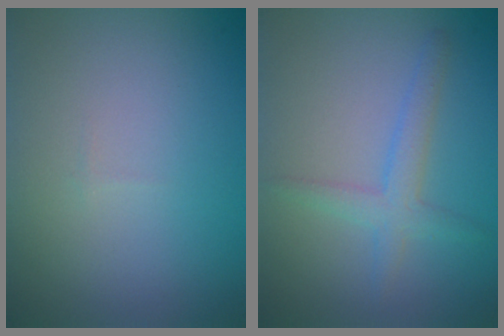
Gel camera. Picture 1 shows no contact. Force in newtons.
{"total": 2.4, "press": 2.4, "slide": 0.2}